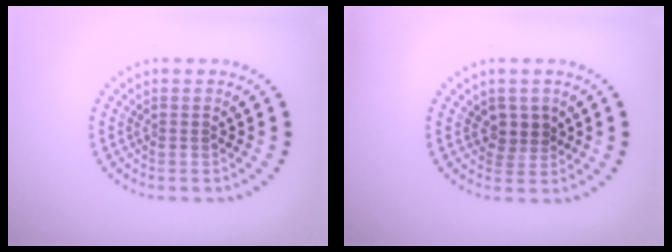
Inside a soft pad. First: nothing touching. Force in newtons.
{"total": 1.8, "press": 1.5, "slide": 1.1}